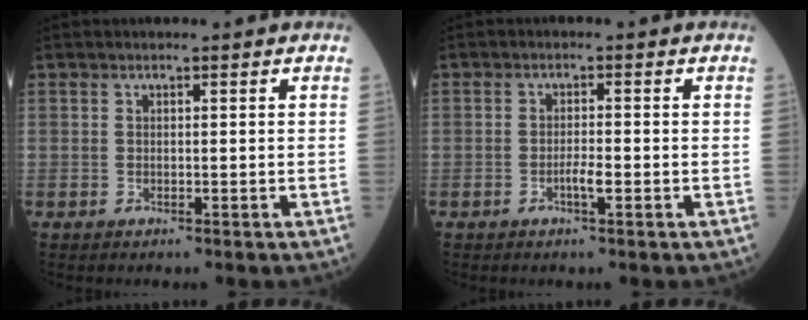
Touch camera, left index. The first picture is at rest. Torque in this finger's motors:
{"motor_torque": [0.59, 0.32, 0.06, 0.03]}